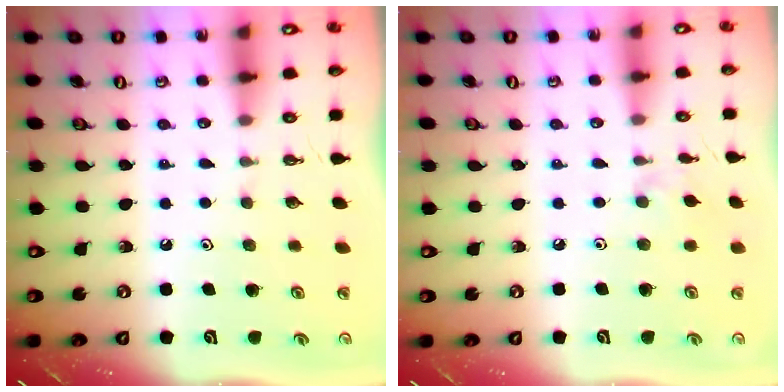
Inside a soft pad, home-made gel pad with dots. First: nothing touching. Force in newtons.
{"total": 2.4, "press": 2.4, "slide": 0.4}